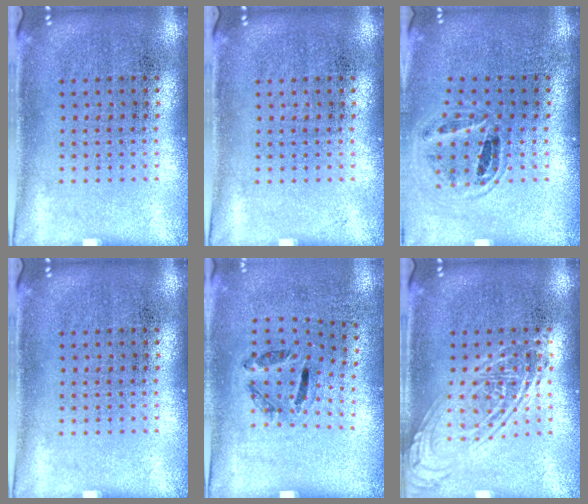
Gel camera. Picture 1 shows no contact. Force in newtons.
{"total": 0.0}
{"total": 0.9, "press": 0.9, "slide": 0.1}
{"total": 0.0}
{"total": 1.3, "press": 0.6, "slide": 1.1}
{"total": 2.6, "press": 2.6, "slide": 0.3}